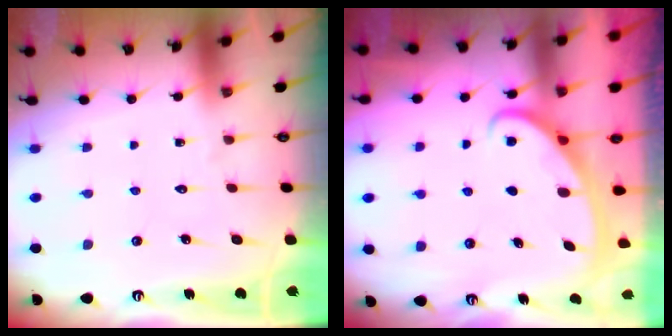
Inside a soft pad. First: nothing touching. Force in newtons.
{"total": 2.8, "press": 2.8, "slide": 0.4}